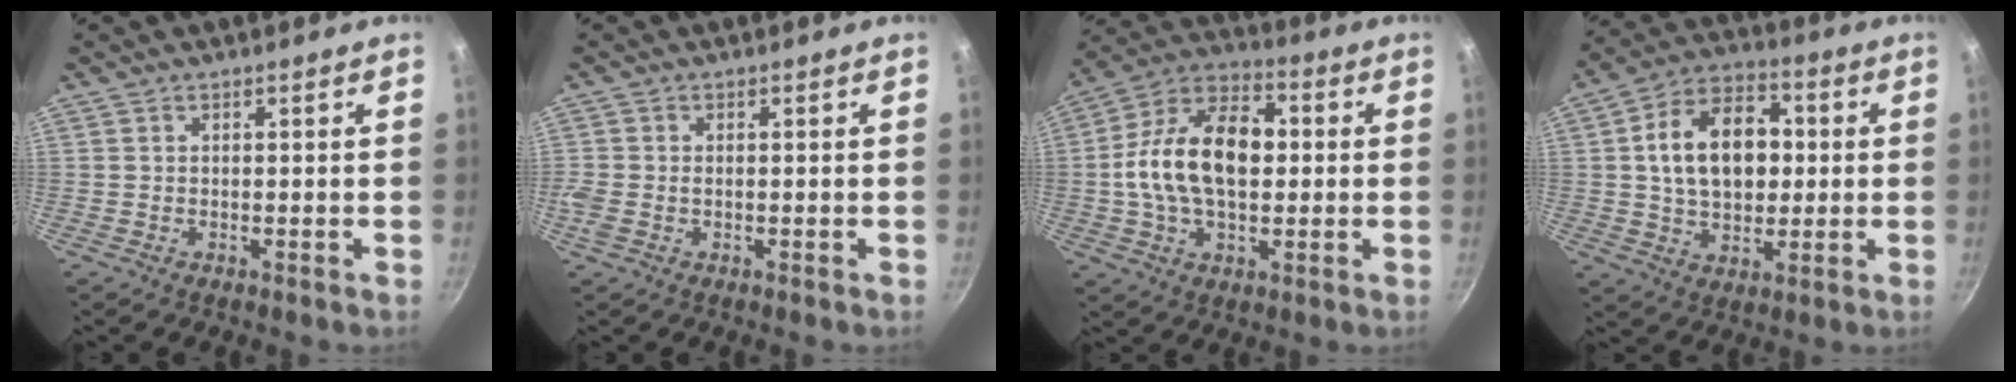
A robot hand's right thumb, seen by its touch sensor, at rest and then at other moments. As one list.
[{"total": 3.0, "force": [-0.9, 2.0, 2.1], "torque": [-0.053, 0.001, -0.020]}, {"total": 18.1, "force": [0.5, 11.2, 14.2], "torque": [-0.225, 0.031, -0.008]}, {"total": 16.2, "force": [1.7, 11.0, 11.7], "torque": [-0.160, 0.020, 0.020]}]